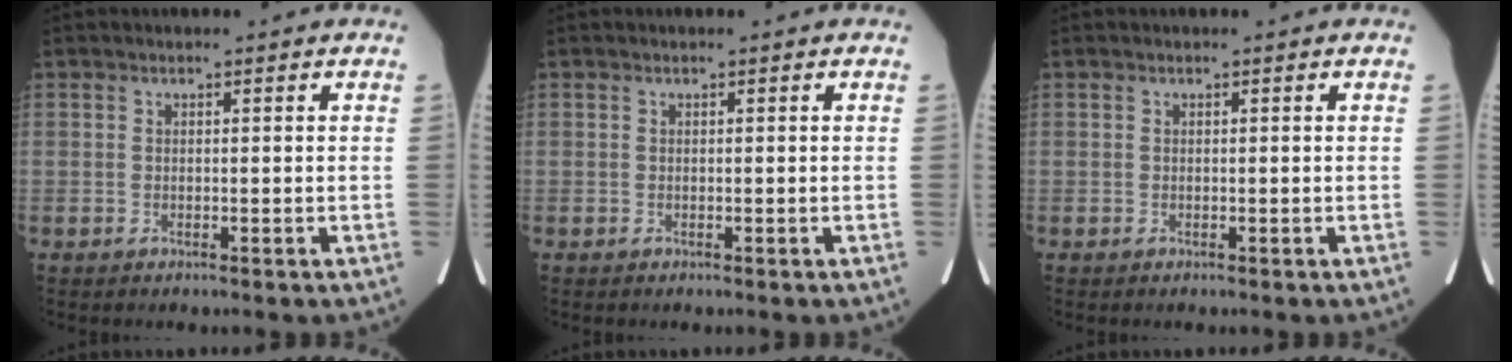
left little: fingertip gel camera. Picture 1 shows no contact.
{"total": 0.0}
{"total": 0.0}